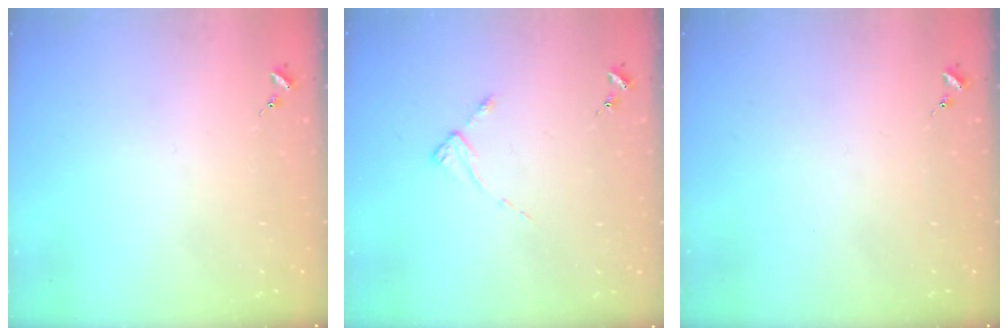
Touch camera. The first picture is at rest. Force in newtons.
{"total": 2.3, "press": 2.3, "slide": 0.4}
{"total": 0.0}